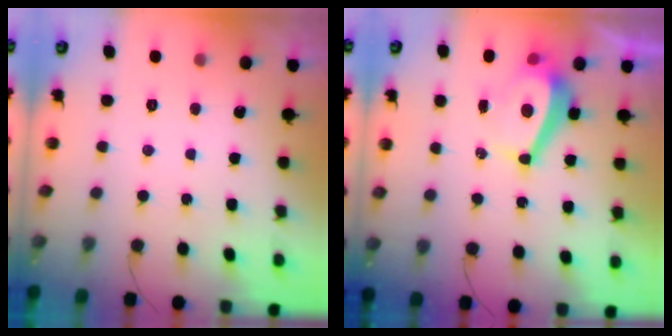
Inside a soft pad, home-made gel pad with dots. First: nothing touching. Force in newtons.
{"total": 7.4, "press": 7.4, "slide": 0.3}